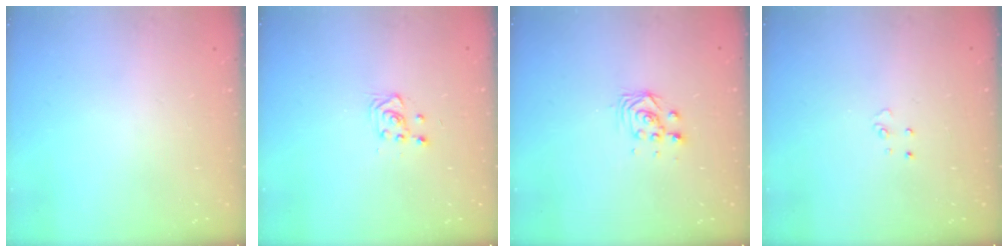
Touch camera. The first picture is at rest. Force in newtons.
{"total": 2.8, "press": 2.7, "slide": 0.7}
{"total": 3.1, "press": 3.1, "slide": 0.0}
{"total": 2.9, "press": 2.9, "slide": 0.2}